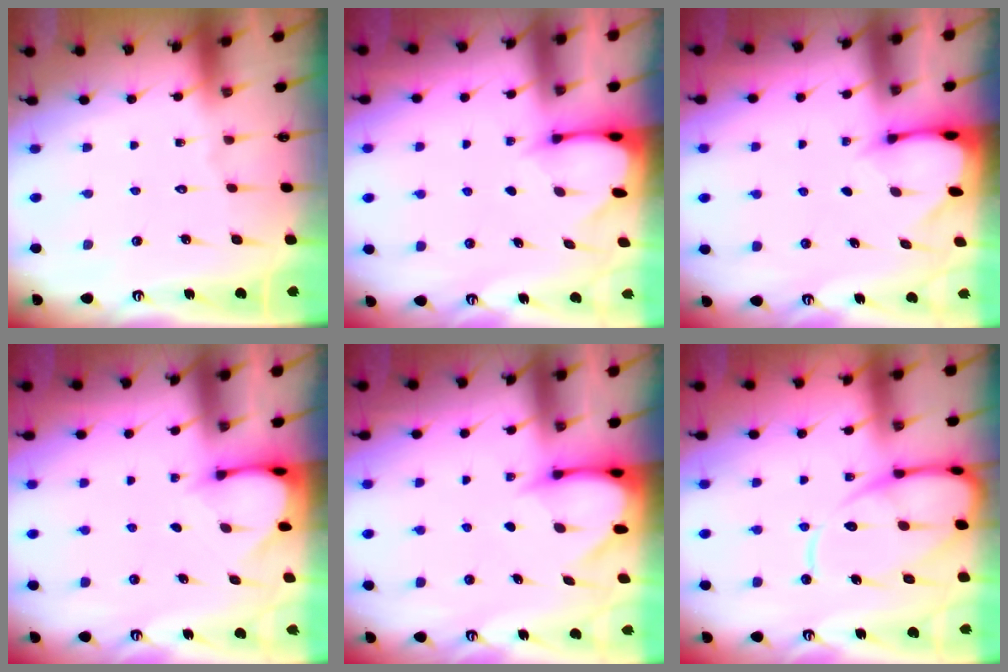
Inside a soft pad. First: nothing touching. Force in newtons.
{"total": 2.5, "press": 2.5, "slide": 0.3}
{"total": 2.3, "press": 2.3, "slide": 0.1}
{"total": 3.3, "press": 3.2, "slide": 0.3}
{"total": 3.7, "press": 3.7, "slide": 0.2}
{"total": 12.8, "press": 12.7, "slide": 1.4}